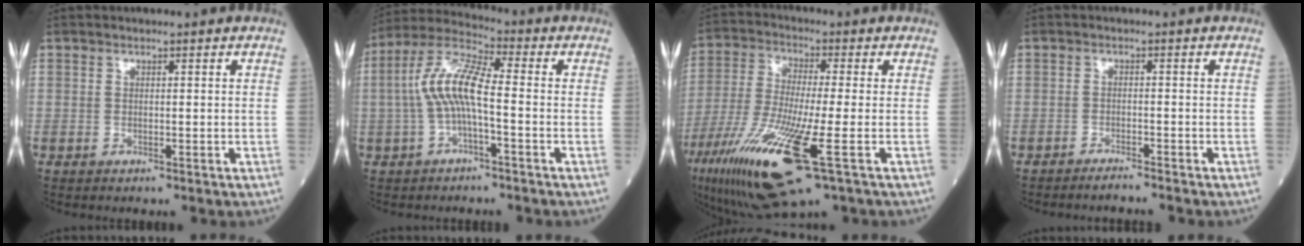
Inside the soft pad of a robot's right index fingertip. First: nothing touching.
{"total": 9.1, "force": [-1.1, 1.8, 8.8], "torque": [-0.189, 0.024, -0.027]}
{"total": 17.8, "force": [-7.5, 2.1, 16.0], "torque": [-0.344, -0.050, -0.132]}
{"total": 2.2, "force": [-2.1, -0.2, 0.4], "torque": [-0.008, -0.005, -0.034]}